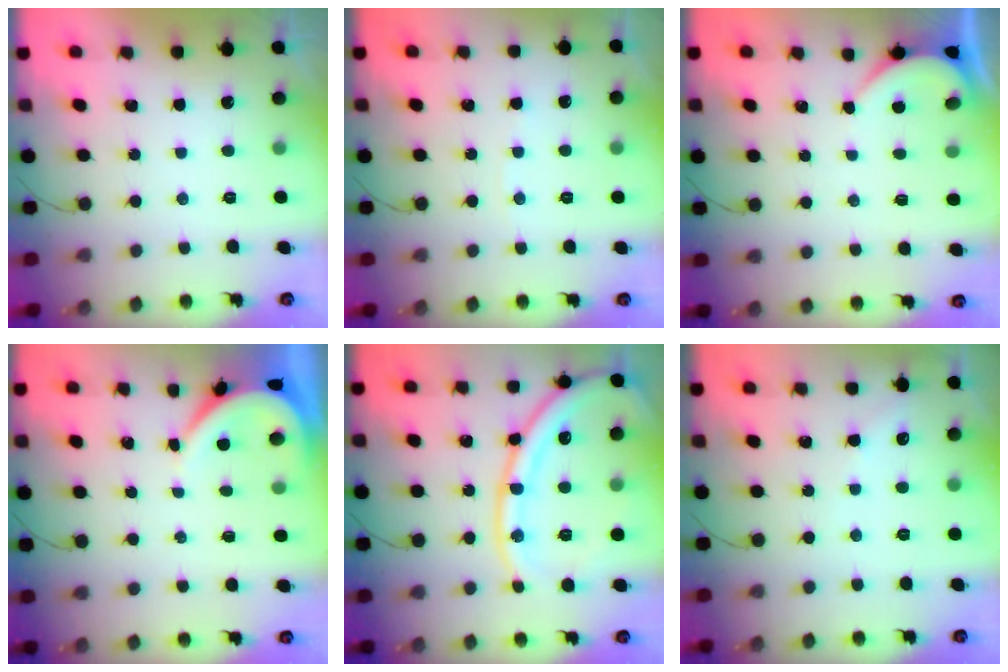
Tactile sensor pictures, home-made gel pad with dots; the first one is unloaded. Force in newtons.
{"total": 2.3, "press": 2.3, "slide": 0.3}
{"total": 1.6, "press": 1.5, "slide": 0.2}
{"total": 3.9, "press": 3.8, "slide": 0.5}
{"total": 18.7, "press": 18.5, "slide": 2.2}
{"total": 3.0, "press": 3.0, "slide": 0.4}